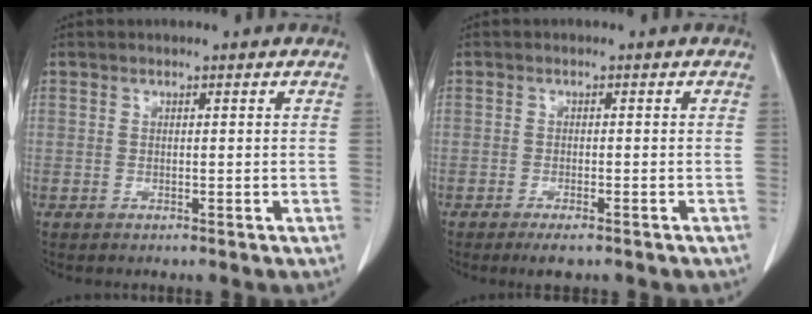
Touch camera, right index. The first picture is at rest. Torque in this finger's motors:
{"motor_torque": [0.31, -0.14, 0.11, 0.04]}